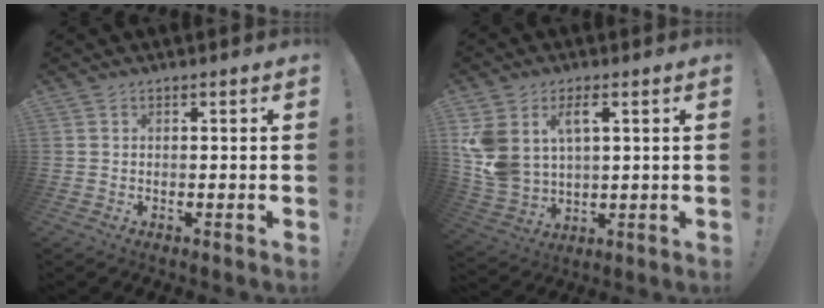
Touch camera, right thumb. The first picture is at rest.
{"total": 10.6, "force": [4.5, 6.9, 6.6], "torque": [-0.137, -0.021, 0.088]}